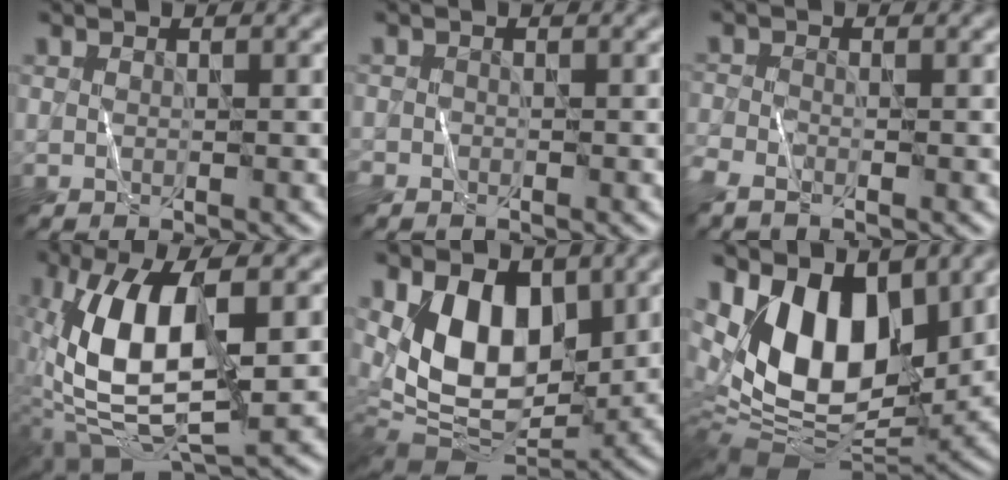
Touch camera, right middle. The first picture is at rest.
{"total": 1.0, "force": [-0.7, 0.7, 0.1], "torque": [0.000, -0.002, -0.016]}
{"total": 2.2, "force": [-1.8, 0.7, 1.1], "torque": [-0.027, -0.009, -0.046]}
{"total": 12.0, "force": [0.6, 5.3, 10.8], "torque": [-0.210, 0.005, 0.005]}
{"total": 9.1, "force": [2.0, 5.7, 6.7], "torque": [-0.118, -0.021, 0.033]}
{"total": 12.5, "force": [3.7, 7.4, 9.4], "torque": [-0.168, -0.006, 0.062]}